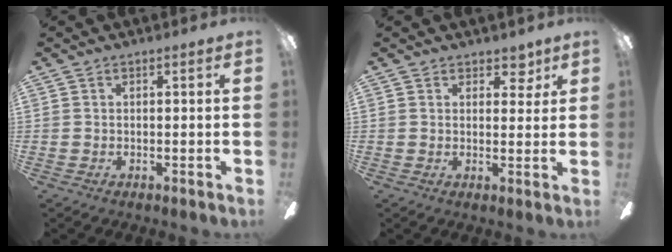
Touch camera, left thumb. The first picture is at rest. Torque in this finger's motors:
{"motor_torque": [0.05, -0.18, -0.46, 0.23, 0.00]}